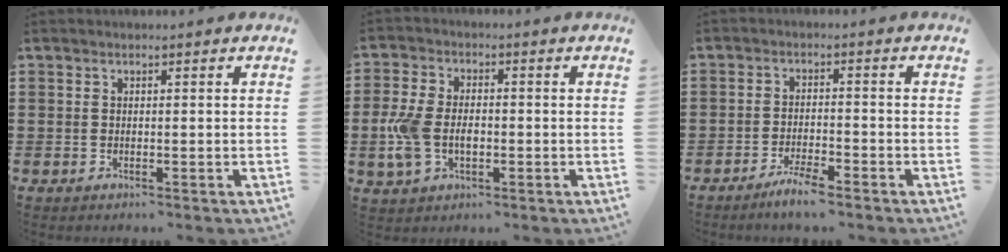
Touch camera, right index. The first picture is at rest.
{"total": 6.1, "force": [-1.0, 3.8, 4.6], "torque": [-0.119, -0.003, -0.025]}
{"total": 3.2, "force": [-2.8, 0.2, 1.6], "torque": [-0.037, 0.003, -0.054]}